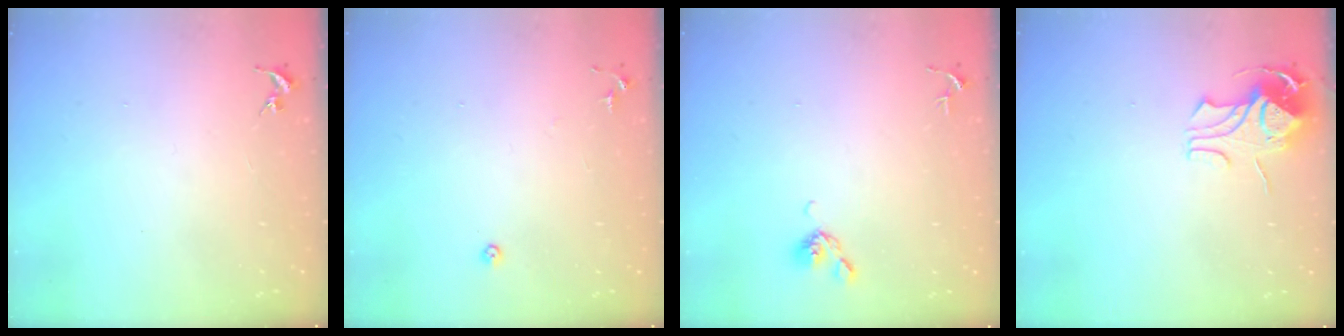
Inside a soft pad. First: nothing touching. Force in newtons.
{"total": 5.5, "press": 5.5, "slide": 0.5}
{"total": 4.4, "press": 4.3, "slide": 0.9}
{"total": 8.9, "press": 8.9, "slide": 0.7}